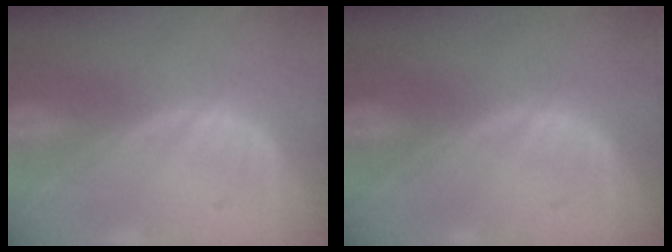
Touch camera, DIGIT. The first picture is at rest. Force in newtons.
{"total": 0.0}